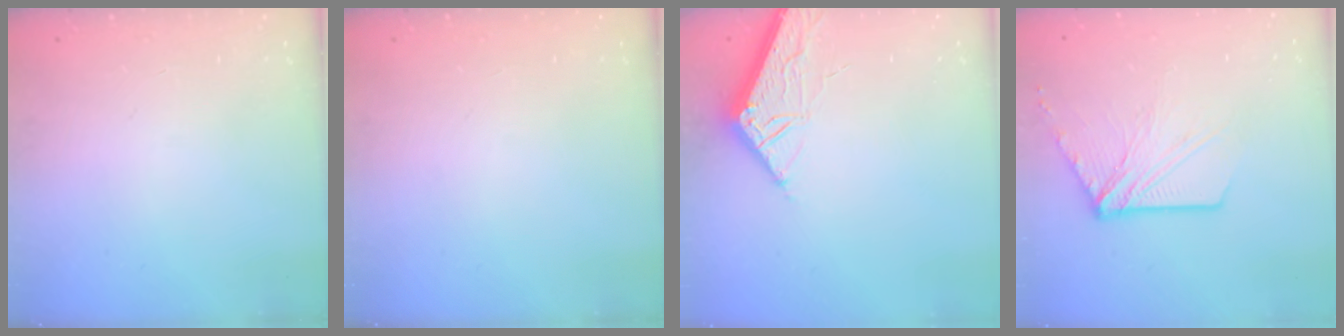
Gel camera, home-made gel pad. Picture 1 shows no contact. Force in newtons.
{"total": 0.0}
{"total": 5.9, "press": 5.9, "slide": 0.6}
{"total": 12.3, "press": 12.2, "slide": 1.3}